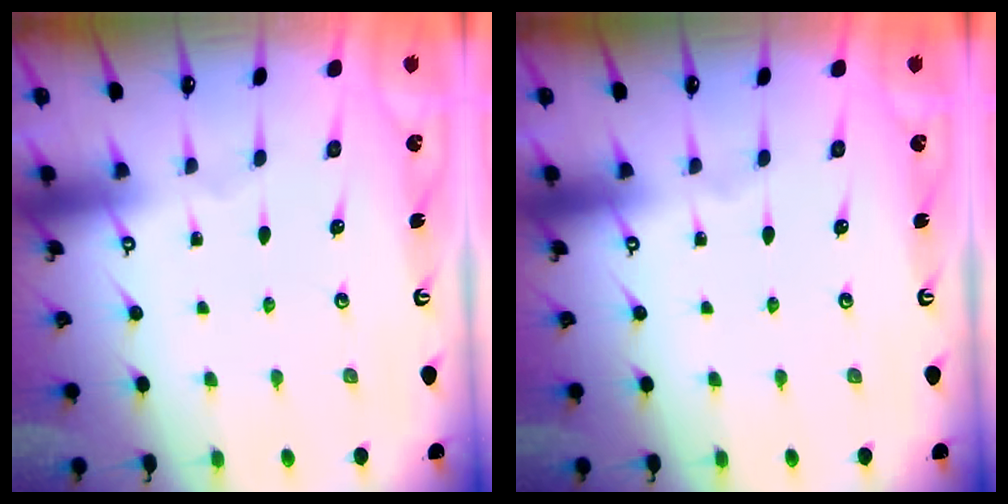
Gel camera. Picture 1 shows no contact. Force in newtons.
{"total": 0.0}